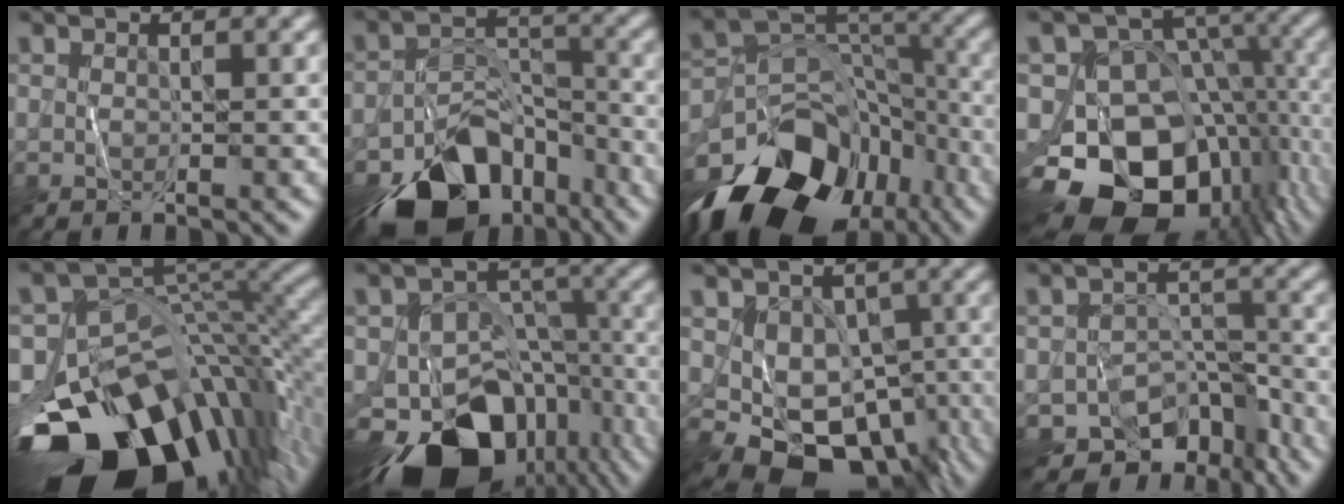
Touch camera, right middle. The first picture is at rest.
{"total": 11.8, "force": [-7.9, 6.5, 5.8], "torque": [-0.094, 0.000, -0.126]}
{"total": 16.0, "force": [-10.1, 10.1, 7.3], "torque": [-0.145, -0.006, -0.159]}
{"total": 16.4, "force": [-7.8, 11.4, 8.9], "torque": [-0.150, -0.005, -0.118]}
{"total": 16.9, "force": [-8.7, 9.2, 11.1], "torque": [-0.204, -0.026, -0.142]}
{"total": 15.5, "force": [-10.3, 8.9, 7.5], "torque": [-0.140, -0.028, -0.142]}
{"total": 7.8, "force": [-2.2, 5.8, 4.7], "torque": [-0.066, -0.016, -0.026]}
{"total": 9.7, "force": [-7.2, 5.3, 3.7], "torque": [-0.032, -0.001, -0.099]}